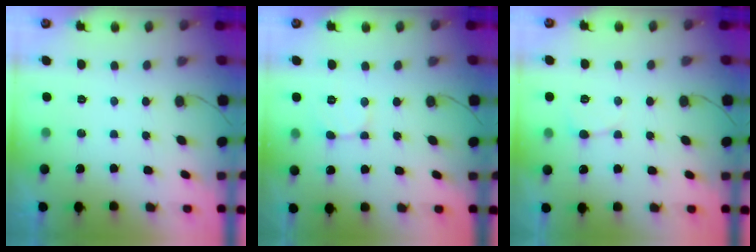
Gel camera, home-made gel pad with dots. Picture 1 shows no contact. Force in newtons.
{"total": 5.5, "press": 5.5, "slide": 0.4}
{"total": 3.7, "press": 3.6, "slide": 0.5}